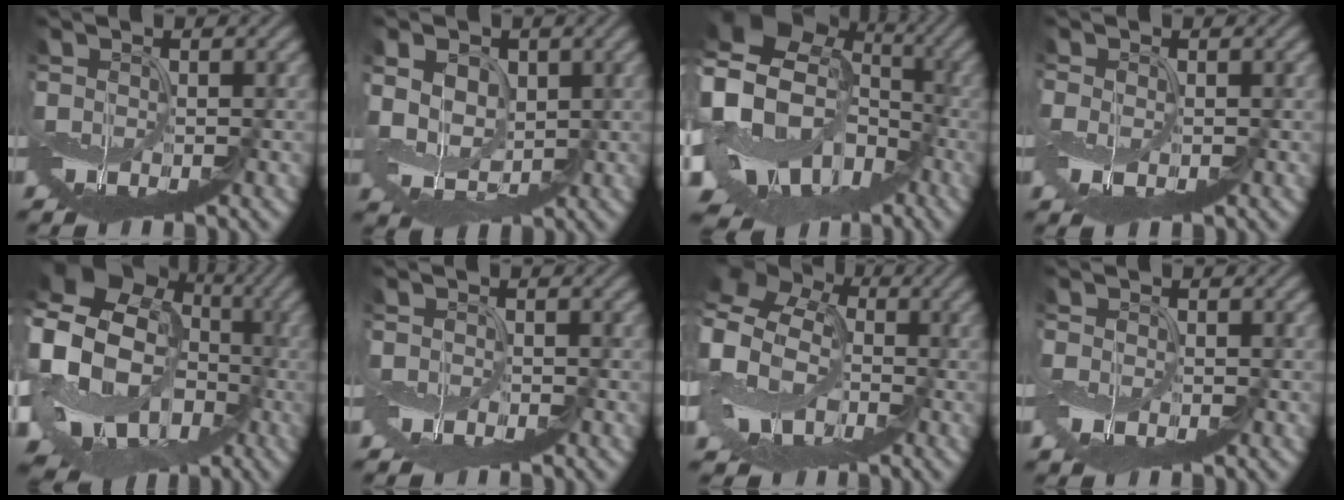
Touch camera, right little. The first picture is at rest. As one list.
[{"total": 5.2, "force": [1.0, 4.1, 3.1], "torque": [-0.071, 0.001, 0.019]}, {"total": 17.0, "force": [-2.4, 13.3, 10.3], "torque": [-0.186, -0.005, -0.027]}, {"total": 1.9, "force": [-0.6, 1.3, 1.2], "torque": [-0.038, -0.008, -0.010]}, {"total": 18.3, "force": [-1.4, 15.1, 10.3], "torque": [-0.192, -0.006, -0.034]}, {"total": 1.4, "force": [-1.2, 0.7, 0.4], "torque": [-0.006, -0.005, -0.027]}, {"total": 15.8, "force": [-0.9, 13.1, 8.8], "torque": [-0.200, 0.011, -0.054]}, {"total": 1.6, "force": [-0.8, 1.1, 0.8], "torque": [-0.026, -0.006, -0.017]}]